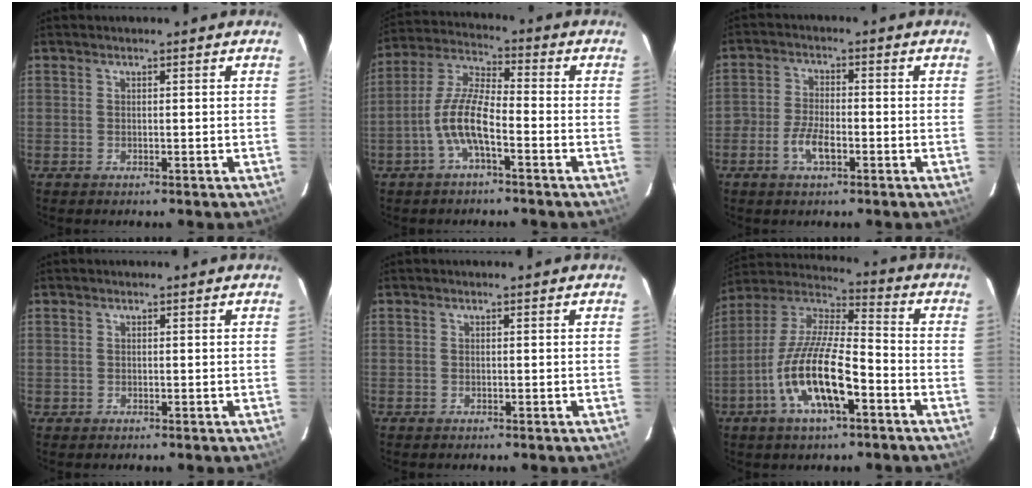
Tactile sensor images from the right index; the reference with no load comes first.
{"total": 8.8, "force": [-3.7, 2.2, 7.7], "torque": [-0.170, 0.010, -0.074]}
{"total": 5.2, "force": [-2.4, 2.2, 4.0], "torque": [-0.089, 0.003, -0.049]}
{"total": 0.5, "force": [0.0, 0.5, -0.1], "torque": [0.004, 0.003, 0.000]}
{"total": 0.0}
{"total": 16.2, "force": [-6.7, 4.7, 14.0], "torque": [-0.284, -0.009, -0.132]}